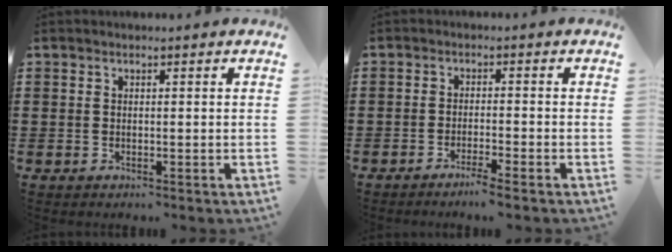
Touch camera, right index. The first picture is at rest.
{"total": 2.1, "force": [-1.8, -0.4, 1.1], "torque": [-0.019, 0.000, -0.033]}